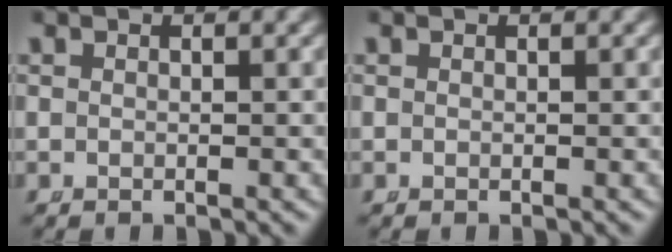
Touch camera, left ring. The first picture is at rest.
{"total": 0.0}